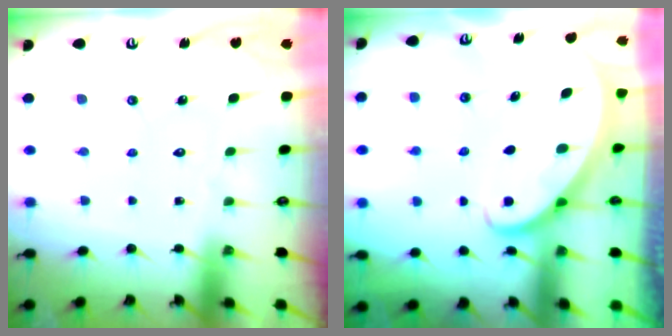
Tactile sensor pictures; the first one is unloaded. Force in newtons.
{"total": 2.8, "press": 2.8, "slide": 0.2}